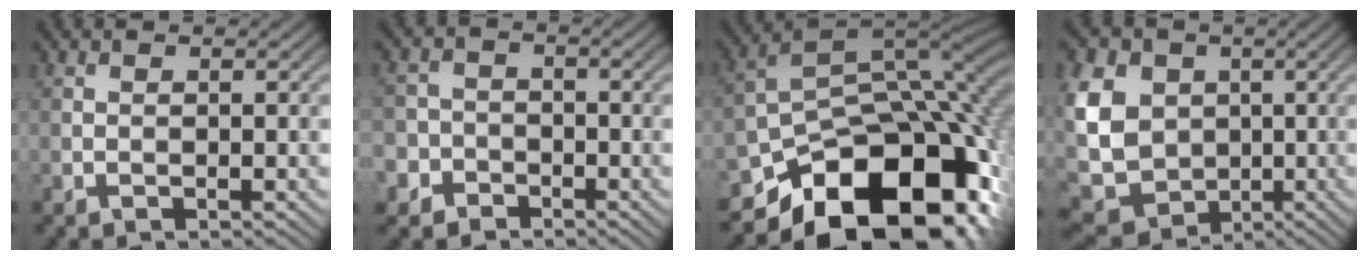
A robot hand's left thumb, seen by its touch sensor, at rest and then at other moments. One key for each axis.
{"total": 4.5, "fx": -2.5, "fy": 3.7, "fz": 0.7, "tx": -0.001, "ty": 0.002, "tz": -0.069}
{"total": 19.1, "fx": -9.8, "fy": 10.9, "fz": 12.3, "tx": -0.177, "ty": -0.033, "tz": -0.149}
{"total": 12.2, "fx": 0.7, "fy": 10.1, "fz": 6.8, "tx": -0.185, "ty": -0.011, "tz": 0.008}